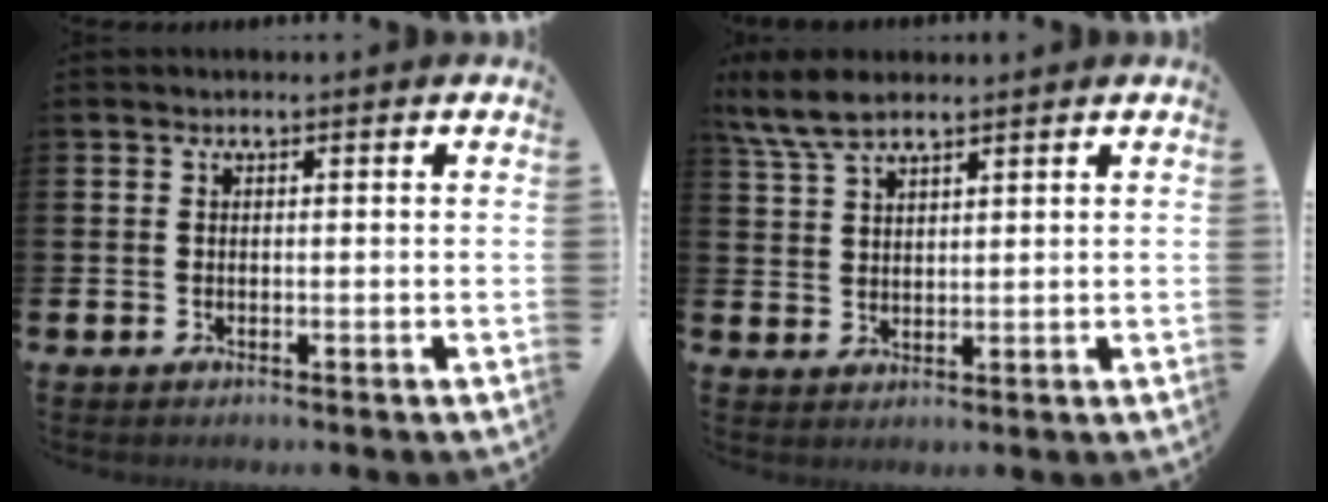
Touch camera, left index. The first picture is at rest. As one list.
[{"total": 6.1, "force": [5.1, 1.8, 3.0], "torque": [-0.067, -0.012, 0.094]}]